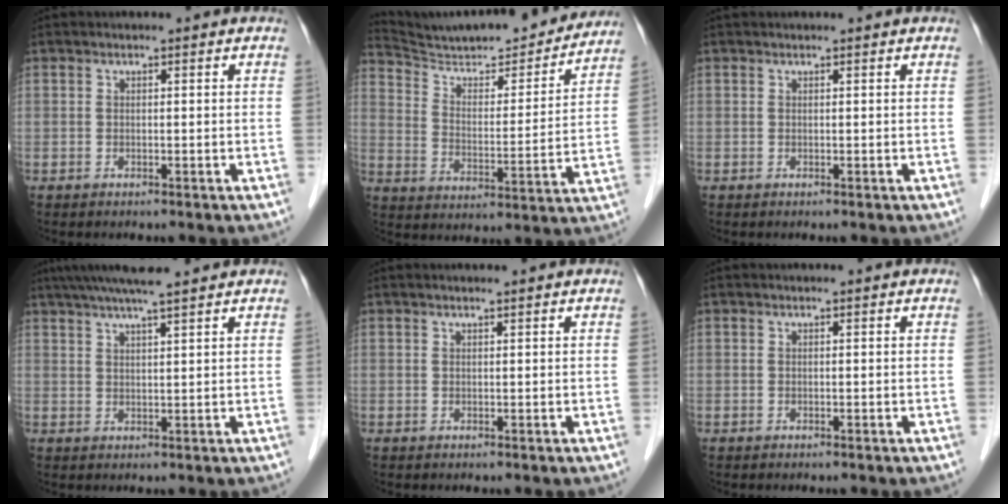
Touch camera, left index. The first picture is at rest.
{"total": 22.2, "force": [20.6, 3.0, 7.8], "torque": [-0.125, -0.020, 0.296]}
{"total": 1.3, "force": [1.2, 0.1, 0.5], "torque": [-0.008, 0.023, 0.020]}
{"total": 8.7, "force": [7.2, -0.2, 4.9], "torque": [-0.078, 0.031, 0.109]}
{"total": 1.0, "force": [0.8, -0.1, 0.5], "torque": [-0.011, 0.007, 0.016]}
{"total": 0.0}